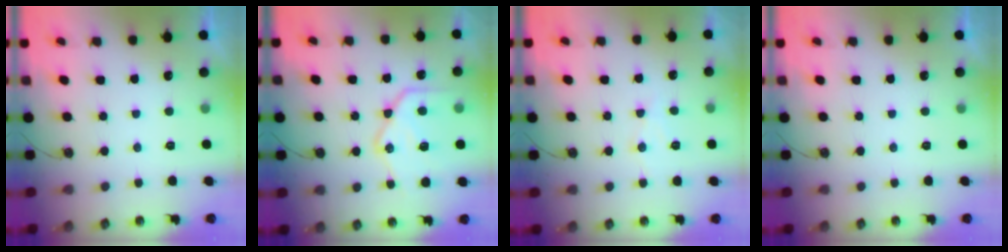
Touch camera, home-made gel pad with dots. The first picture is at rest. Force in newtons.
{"total": 19.4, "press": 19.4, "slide": 1.9}
{"total": 7.9, "press": 7.9, "slide": 0.7}
{"total": 0.0}